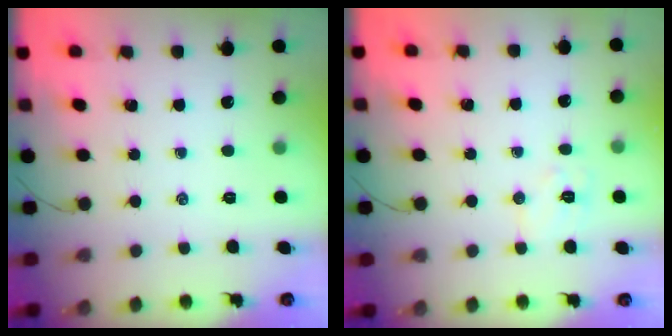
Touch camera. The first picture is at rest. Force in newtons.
{"total": 6.5, "press": 6.4, "slide": 1.1}